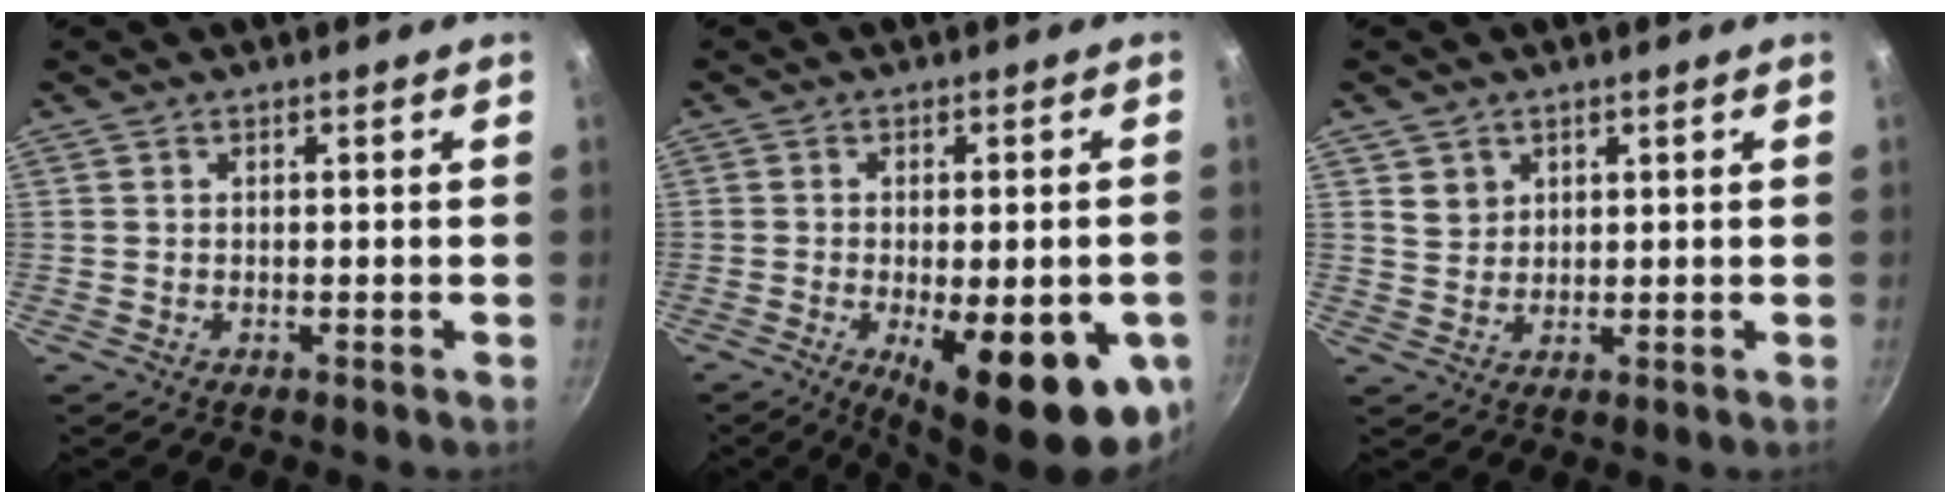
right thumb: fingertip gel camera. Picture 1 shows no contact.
{"total": 19.1, "force": [-6.3, 6.3, 16.9], "torque": [-0.193, -0.004, -0.074]}
{"total": 3.4, "force": [1.6, 2.8, 0.8], "torque": [0.003, 0.001, 0.033]}